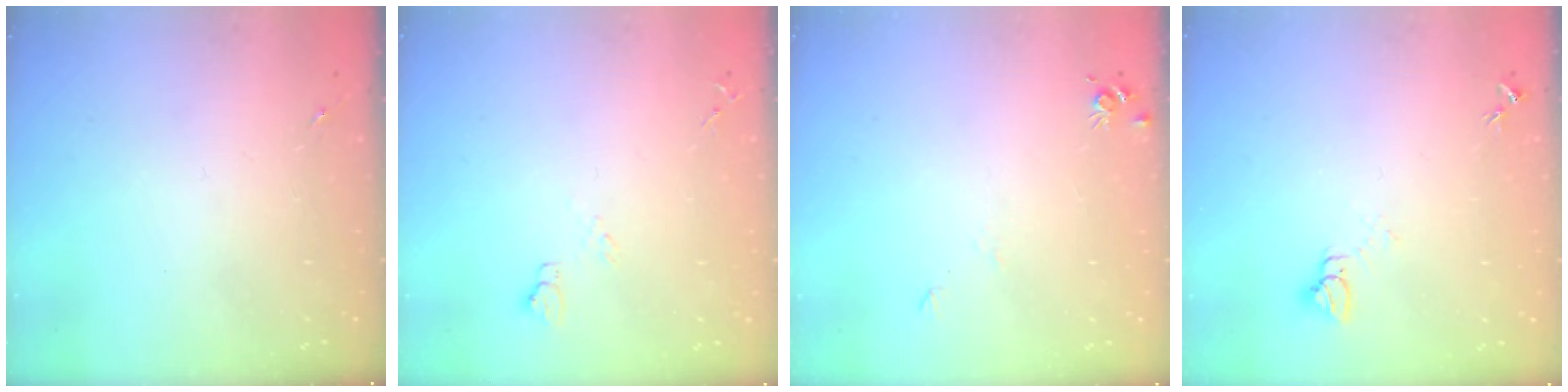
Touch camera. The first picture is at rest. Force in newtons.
{"total": 5.8, "press": 5.8, "slide": 0.8}
{"total": 5.2, "press": 5.2, "slide": 0.7}
{"total": 4.5, "press": 4.4, "slide": 0.2}